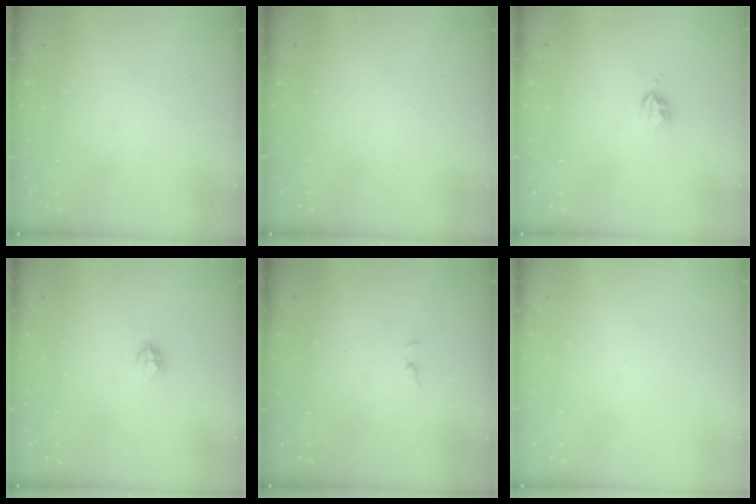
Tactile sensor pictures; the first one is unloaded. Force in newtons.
{"total": 0.0}
{"total": 3.7, "press": 3.7, "slide": 0.5}
{"total": 3.2, "press": 3.2, "slide": 0.4}
{"total": 1.3, "press": 1.2, "slide": 0.3}
{"total": 0.0}